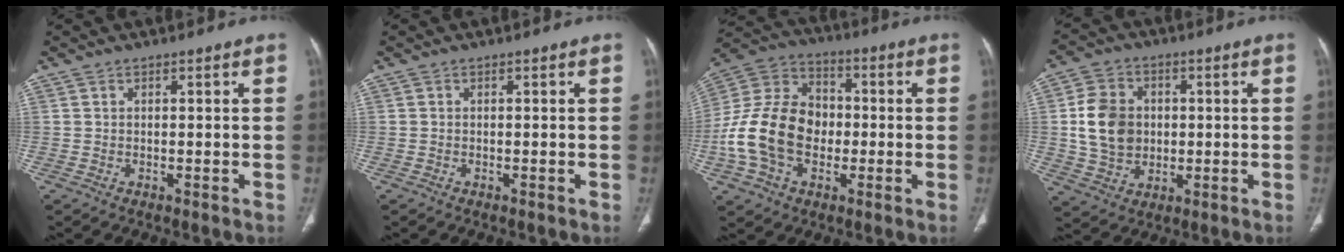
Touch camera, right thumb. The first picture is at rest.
{"total": 0.0}
{"total": 18.2, "force": [-3.0, 13.3, 12.0], "torque": [-0.224, 0.036, -0.055]}
{"total": 11.2, "force": [0.8, 9.1, 6.4], "torque": [-0.097, 0.003, 0.018]}